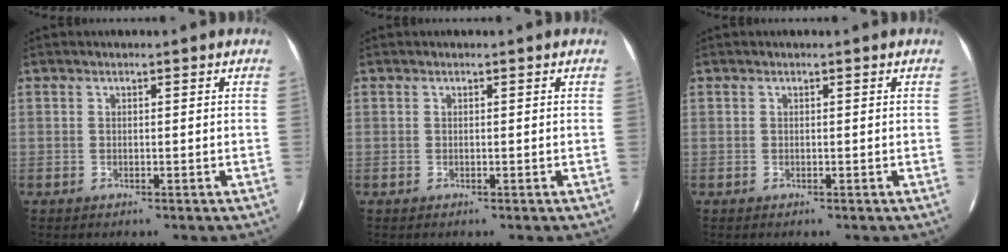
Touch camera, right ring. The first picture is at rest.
{"total": 0.0}
{"total": 0.0}